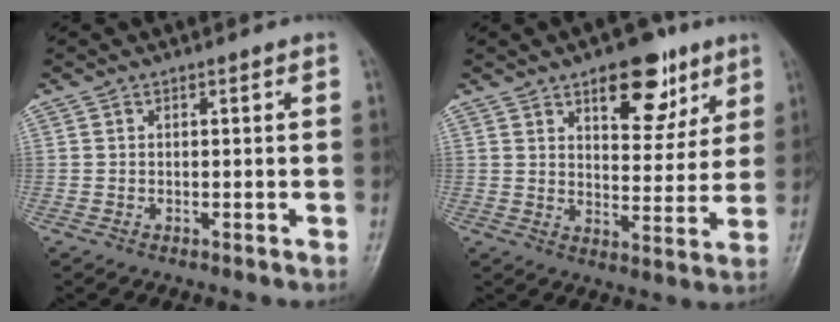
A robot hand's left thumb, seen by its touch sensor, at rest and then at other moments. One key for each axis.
{"total": 12.4, "fx": 7.1, "fy": 6.3, "fz": 8.0, "tx": -0.069, "ty": -0.035, "tz": 0.102}